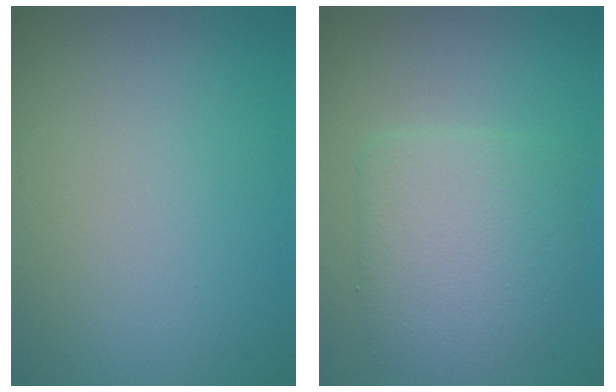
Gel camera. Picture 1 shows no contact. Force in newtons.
{"total": 4.8, "press": 4.8, "slide": 0.3}